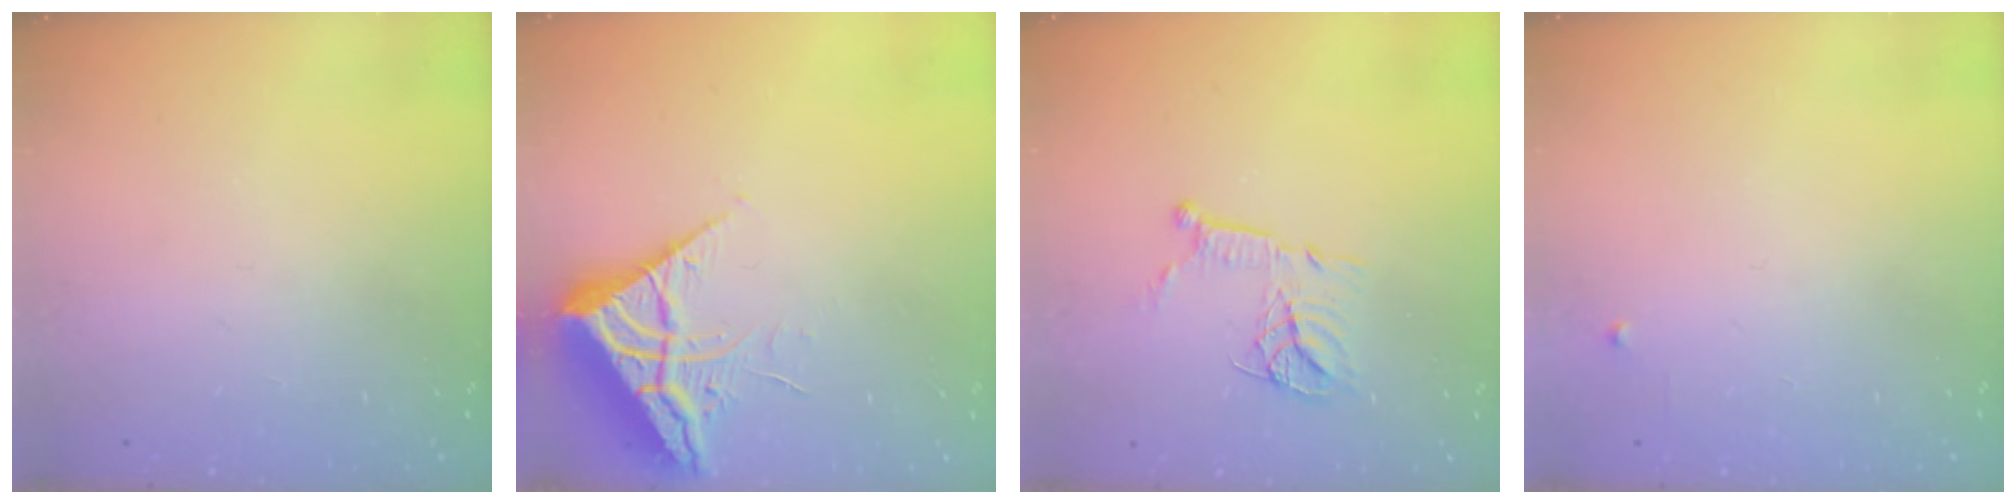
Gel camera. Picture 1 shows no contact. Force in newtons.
{"total": 6.5, "press": 6.4, "slide": 0.7}
{"total": 13.9, "press": 13.9, "slide": 1.2}
{"total": 2.4, "press": 2.3, "slide": 0.4}